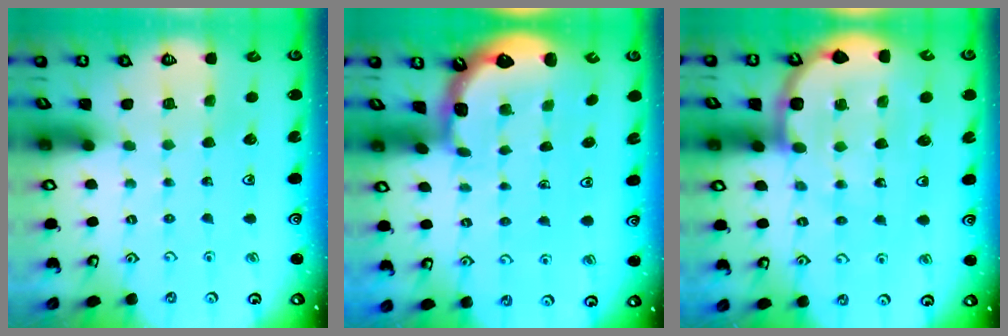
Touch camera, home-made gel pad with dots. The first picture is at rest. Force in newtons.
{"total": 1.2, "press": 1.2, "slide": 0.1}
{"total": 10.8, "press": 10.3, "slide": 3.3}